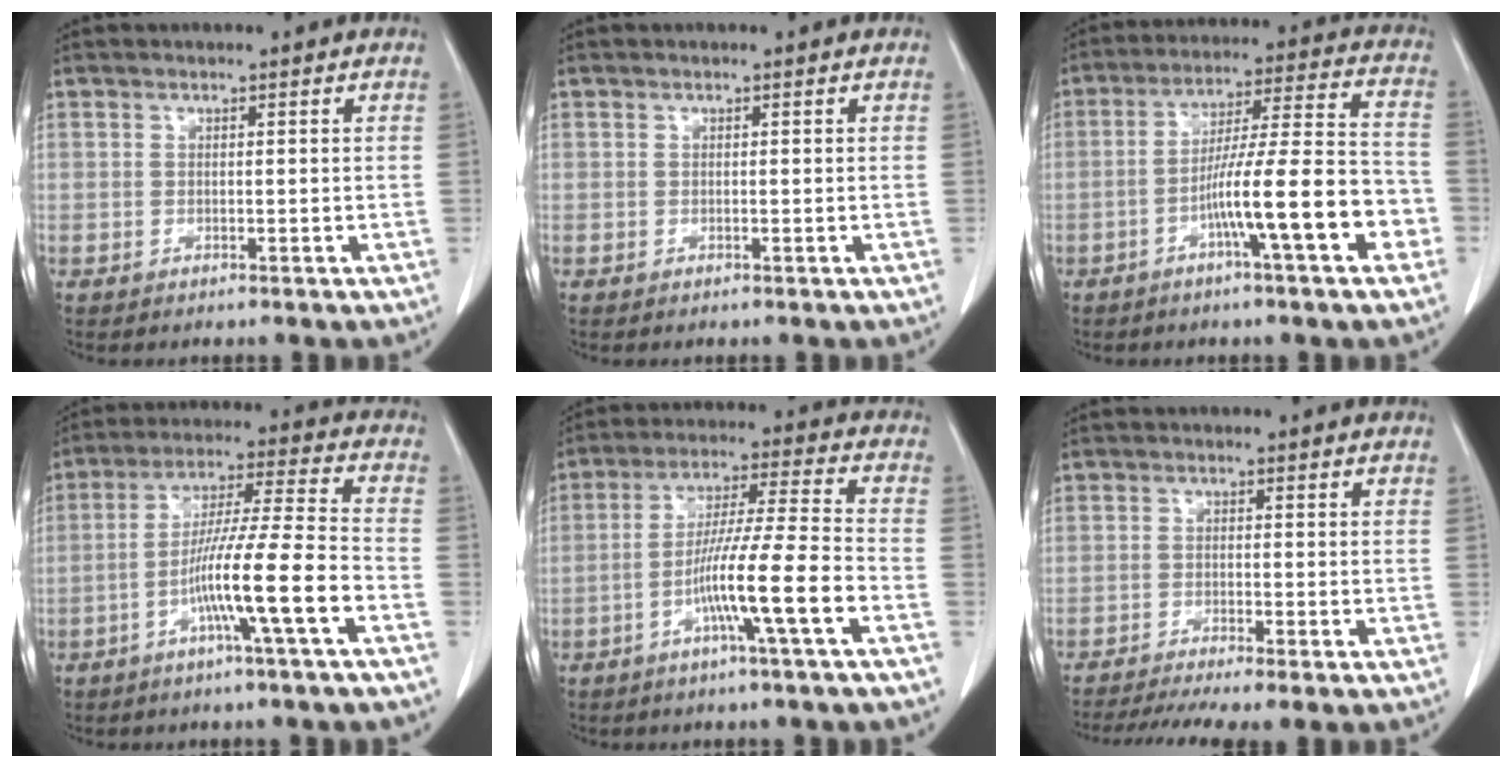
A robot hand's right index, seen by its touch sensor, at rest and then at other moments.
{"total": 0.0}
{"total": 14.1, "force": [-5.3, 0.5, 13.1], "torque": [-0.209, 0.013, -0.088]}
{"total": 12.4, "force": [-4.9, -1.0, 11.3], "torque": [-0.204, 0.003, -0.091]}
{"total": 11.5, "force": [-4.6, -1.1, 10.5], "torque": [-0.191, 0.002, -0.085]}
{"total": 8.5, "force": [-7.0, -0.1, 4.9], "torque": [-0.073, -0.010, -0.110]}